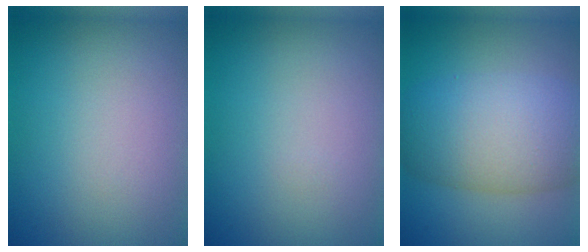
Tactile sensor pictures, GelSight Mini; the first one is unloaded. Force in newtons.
{"total": 0.0}
{"total": 9.5, "press": 9.5, "slide": 0.5}